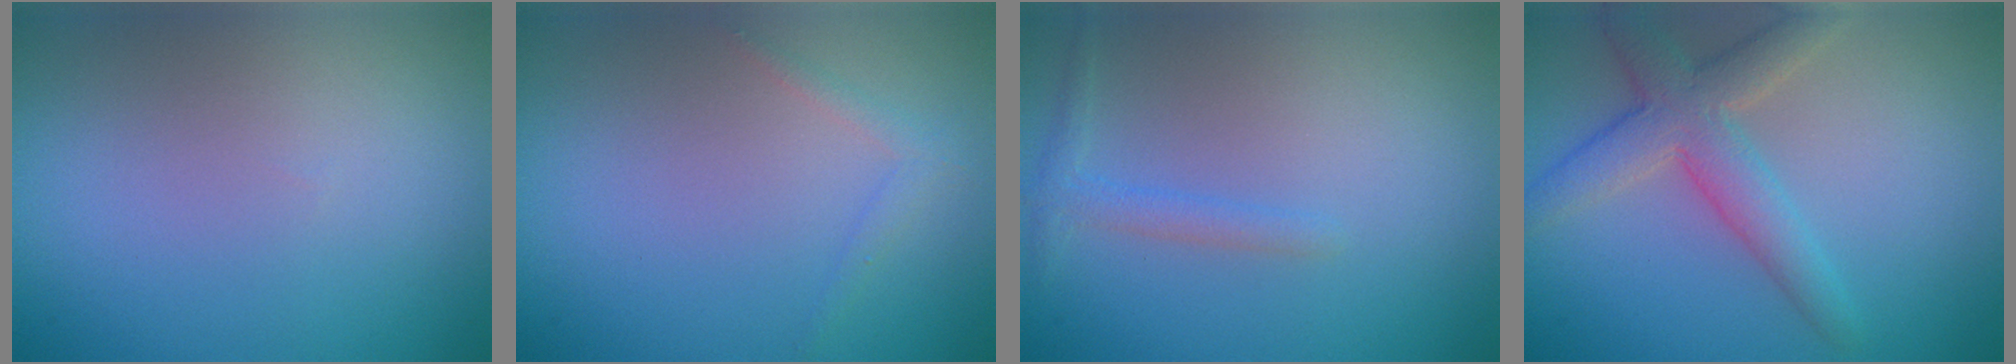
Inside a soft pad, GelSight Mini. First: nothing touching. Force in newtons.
{"total": 1.1, "press": 1.1, "slide": 0.1}
{"total": 1.3, "press": 1.3, "slide": 0.1}
{"total": 4.6, "press": 4.6, "slide": 0.4}